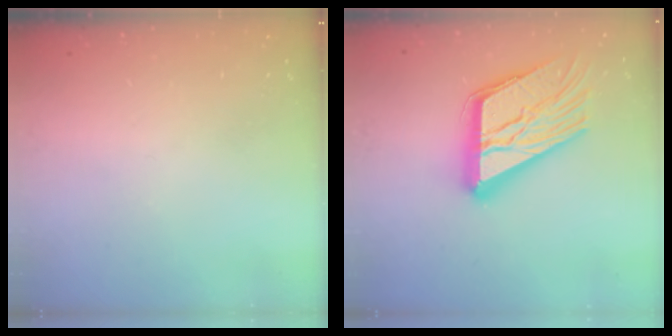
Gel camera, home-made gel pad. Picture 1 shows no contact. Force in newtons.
{"total": 22.9, "press": 22.8, "slide": 2.3}